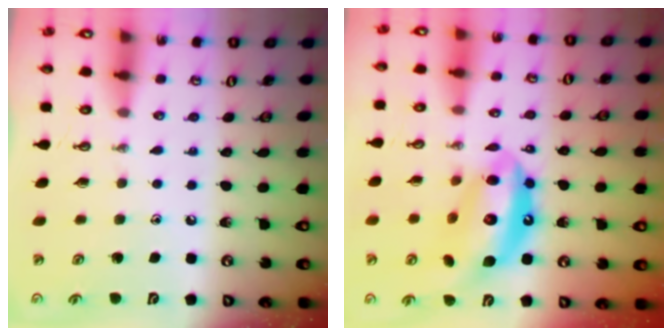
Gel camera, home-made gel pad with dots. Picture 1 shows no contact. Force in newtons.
{"total": 15.5, "press": 15.5, "slide": 1.3}